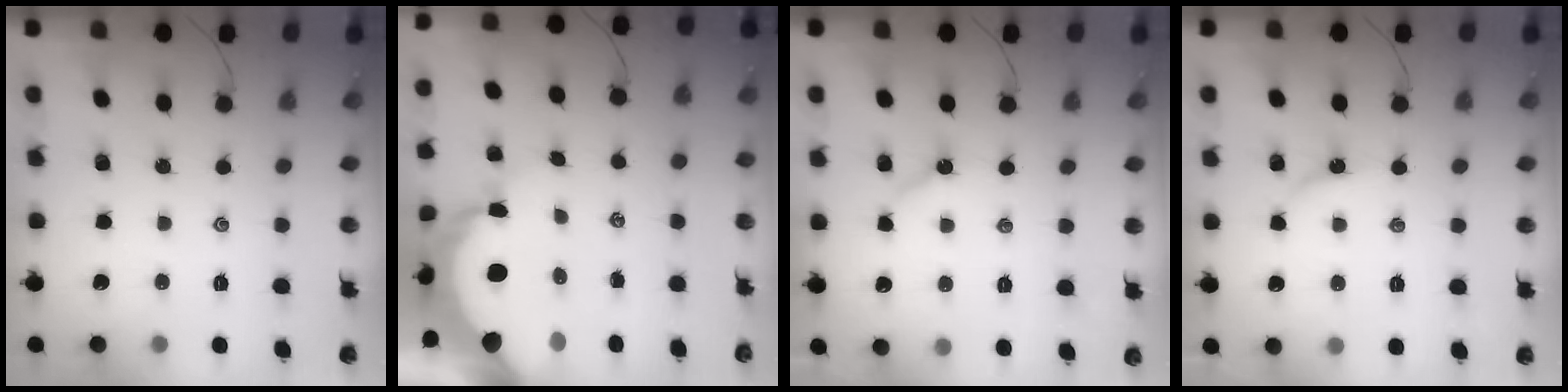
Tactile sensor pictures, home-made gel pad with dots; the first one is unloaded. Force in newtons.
{"total": 14.6, "press": 14.6, "slide": 1.4}
{"total": 3.5, "press": 3.5, "slide": 0.3}
{"total": 2.9, "press": 2.9, "slide": 0.3}